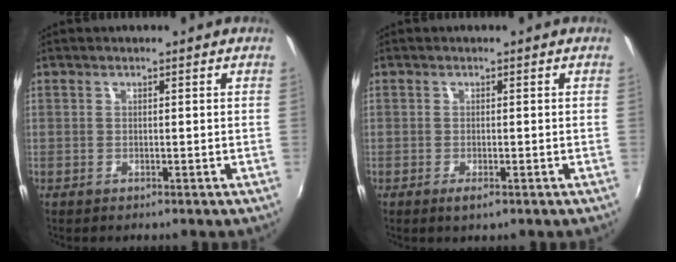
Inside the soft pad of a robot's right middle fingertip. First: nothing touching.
{"total": 1.6, "force": [-0.9, 0.3, 1.3], "torque": [-0.027, -0.005, -0.013]}